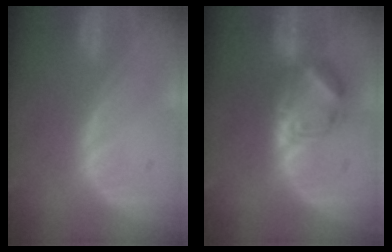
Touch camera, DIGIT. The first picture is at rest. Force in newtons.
{"total": 6.0, "press": 5.9, "slide": 0.7}